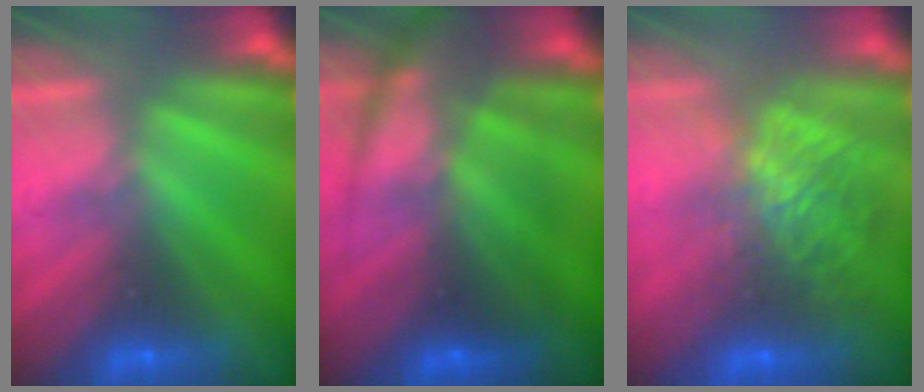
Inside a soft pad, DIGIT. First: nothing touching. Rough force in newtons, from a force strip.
{"total": 7.3}
{"total": 7.0}